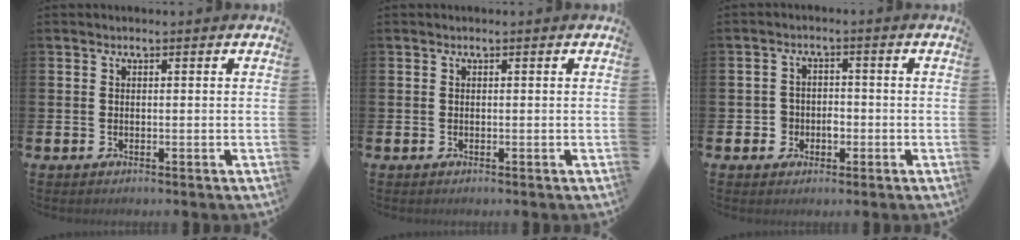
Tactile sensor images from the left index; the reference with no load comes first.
{"total": 0.0}
{"total": 2.7, "force": [-1.0, 2.4, 0.5], "torque": [-0.014, 0.003, -0.026]}